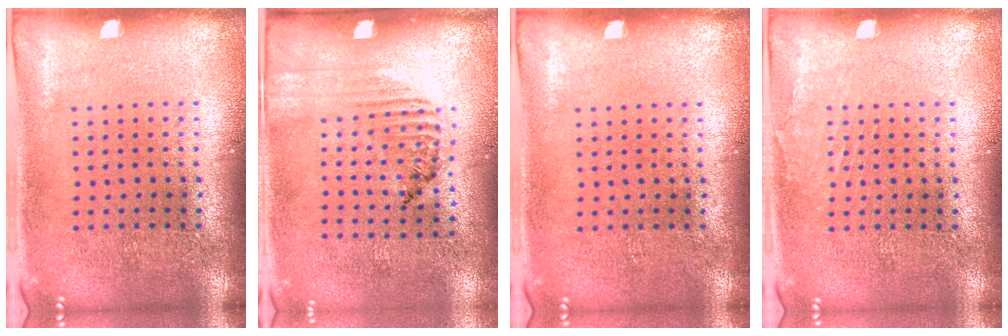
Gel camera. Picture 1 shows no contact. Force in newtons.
{"total": 1.5, "press": 1.1, "slide": 1.1}
{"total": 0.0}
{"total": 0.7, "press": 0.7, "slide": 0.1}